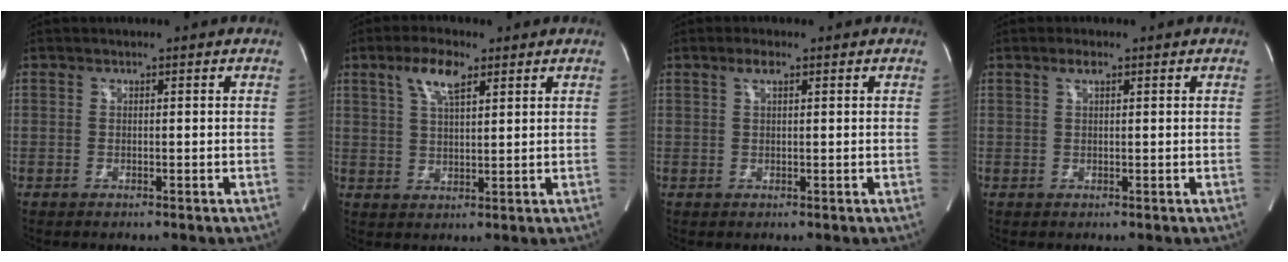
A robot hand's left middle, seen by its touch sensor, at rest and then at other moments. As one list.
[{"total": 5.9, "force": [3.3, 1.7, 4.7], "torque": [-0.095, 0.008, 0.062]}, {"total": 1.8, "force": [1.0, 0.4, 1.4], "torque": [-0.030, 0.007, 0.019]}, {"total": 1.4, "force": [0.8, 0.3, 1.1], "torque": [-0.023, 0.005, 0.016]}]